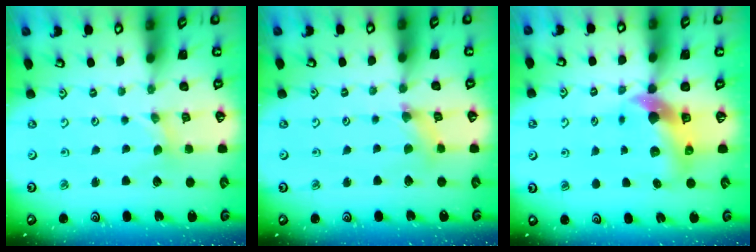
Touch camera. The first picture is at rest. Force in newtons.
{"total": 3.3, "press": 3.3, "slide": 0.3}
{"total": 8.9, "press": 8.8, "slide": 1.2}